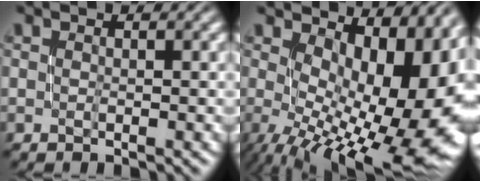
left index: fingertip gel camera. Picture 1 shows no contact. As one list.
[{"total": 16.8, "force": [-0.6, 8.8, 14.4], "torque": [-0.157, -0.021, 0.016]}]